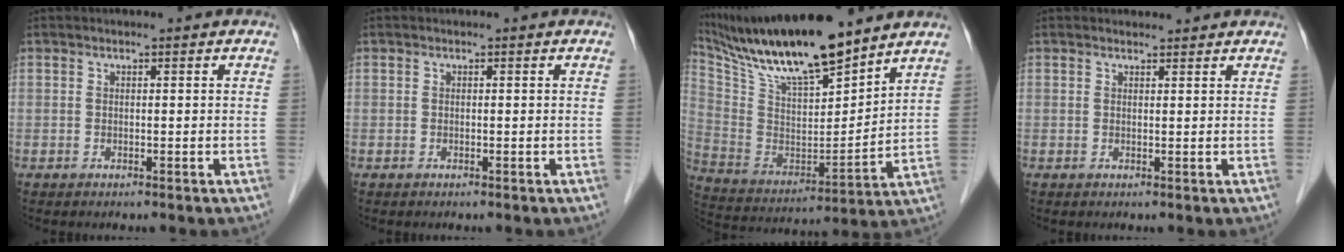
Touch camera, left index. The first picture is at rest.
{"total": 0.0}
{"total": 19.2, "force": [16.0, 2.7, 10.2], "torque": [-0.191, -0.002, 0.297]}
{"total": 2.0, "force": [2.0, 0.4, 0.1], "torque": [-0.011, 0.011, 0.028]}